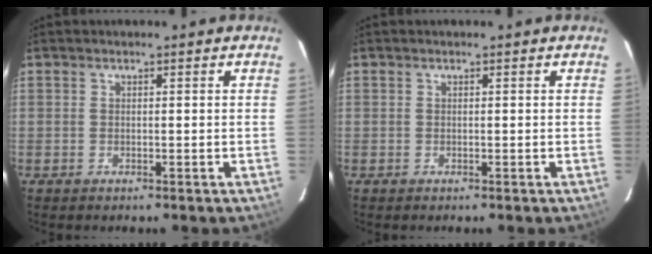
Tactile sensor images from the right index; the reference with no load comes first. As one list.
[{"total": 0.0}]